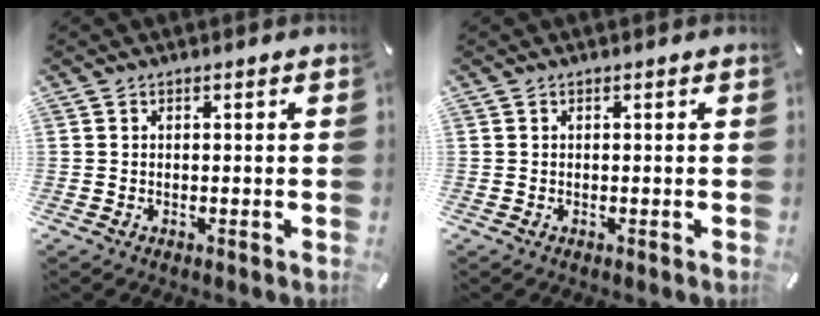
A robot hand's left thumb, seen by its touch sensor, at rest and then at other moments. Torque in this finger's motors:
{"motor_torque": [0.00, 0.00, 0.04, 0.04, 0.00]}